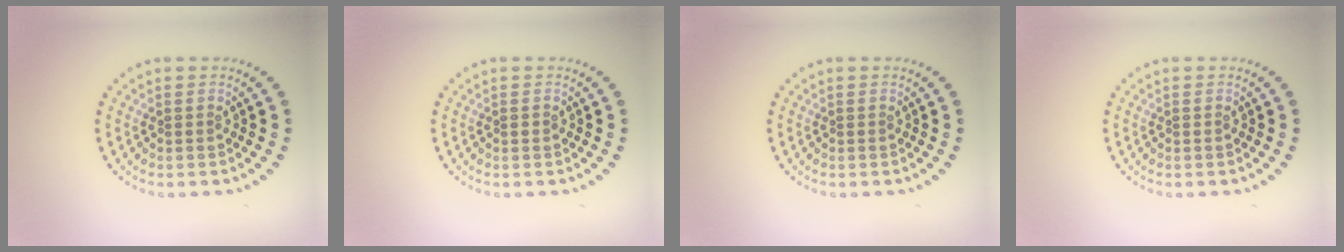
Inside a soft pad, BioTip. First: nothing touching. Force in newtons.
{"total": 0.6, "press": 0.6, "slide": 0.1}
{"total": 0.0}
{"total": 0.0}